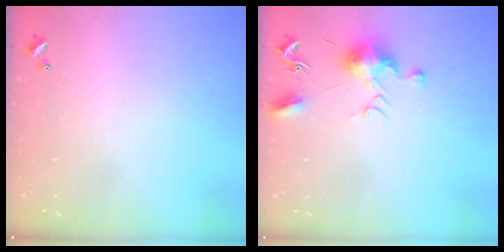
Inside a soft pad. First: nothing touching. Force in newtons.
{"total": 9.7, "press": 9.7, "slide": 0.3}